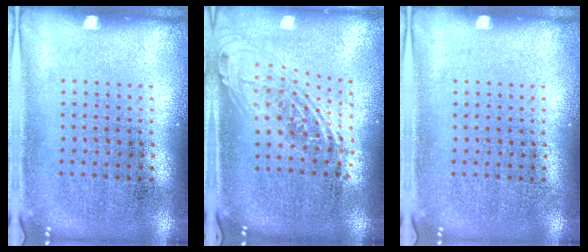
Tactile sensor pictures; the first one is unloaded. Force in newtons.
{"total": 1.9, "press": 1.5, "slide": 1.2}
{"total": 0.0}